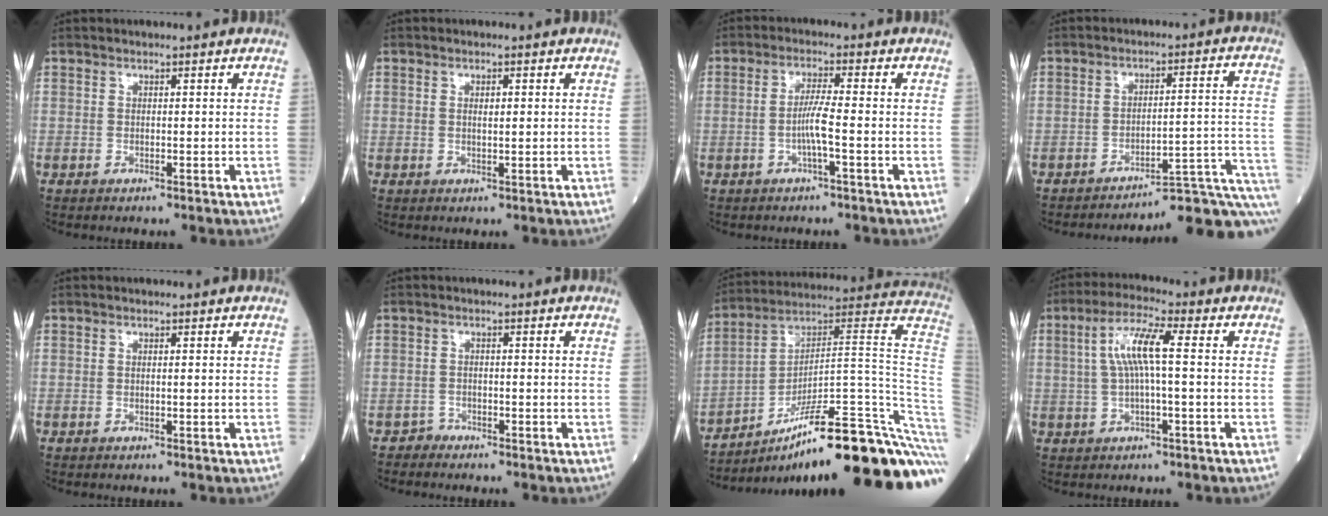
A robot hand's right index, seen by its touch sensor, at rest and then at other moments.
{"total": 1.2, "force": [0.3, 0.4, 1.1], "torque": [-0.020, 0.001, 0.004]}
{"total": 4.0, "force": [-1.1, -0.3, 3.8], "torque": [-0.078, 0.002, -0.023]}
{"total": 13.1, "force": [-11.8, -1.1, 5.5], "torque": [-0.020, 0.035, -0.152]}
{"total": 0.0}
{"total": 1.2, "force": [-1.0, 0.3, -0.6], "torque": [0.017, -0.001, -0.020]}
{"total": 30.2, "force": [-20.2, 2.1, 22.3], "torque": [-0.203, 0.025, -0.297]}
{"total": 7.1, "force": [0.8, 0.7, 7.0], "torque": [-0.142, 0.018, 0.015]}